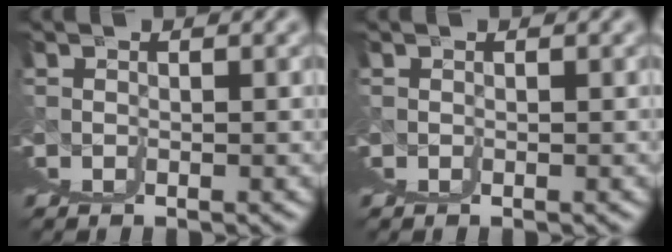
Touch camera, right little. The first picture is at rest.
{"total": 0.0}